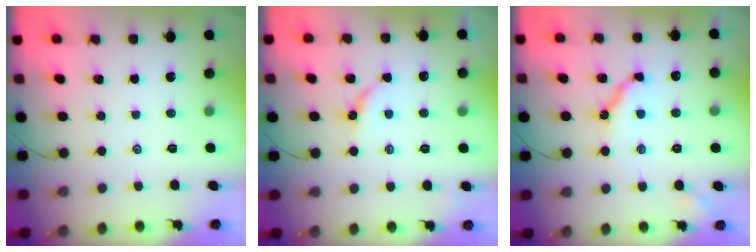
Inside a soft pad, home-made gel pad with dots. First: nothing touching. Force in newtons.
{"total": 3.5, "press": 3.4, "slide": 0.5}
{"total": 9.0, "press": 8.9, "slide": 1.0}